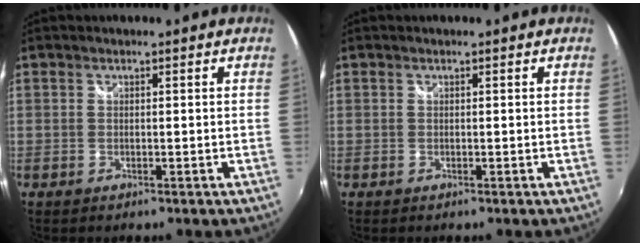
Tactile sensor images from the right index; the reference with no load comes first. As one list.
[{"total": 0.0}]